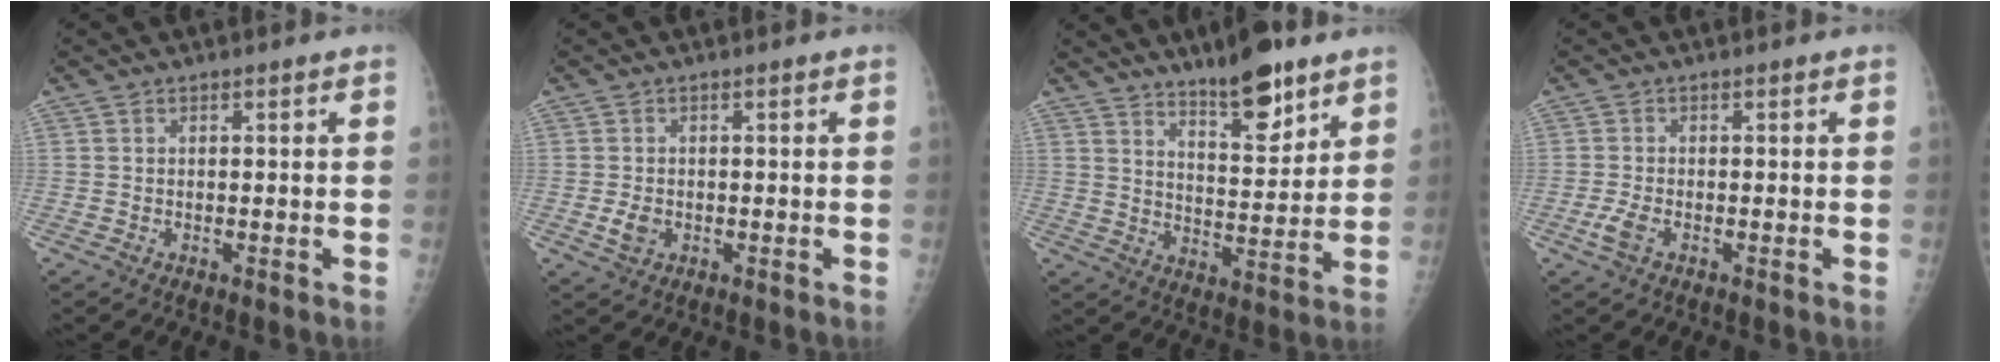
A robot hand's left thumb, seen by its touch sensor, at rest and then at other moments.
{"total": 2.5, "force": [-0.5, 1.8, 1.6], "torque": [-0.028, -0.001, -0.007]}
{"total": 11.5, "force": [8.1, 3.5, 7.3], "torque": [-0.091, -0.059, 0.133]}
{"total": 2.5, "force": [-1.1, 1.2, 1.9], "torque": [-0.050, -0.002, -0.025]}